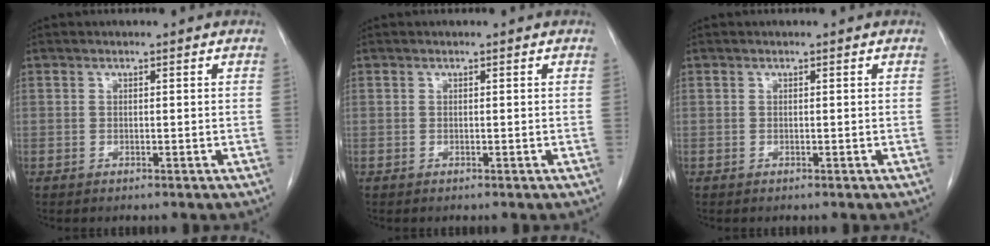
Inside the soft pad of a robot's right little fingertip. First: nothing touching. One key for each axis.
{"total": 0.0}
{"total": 0.0}